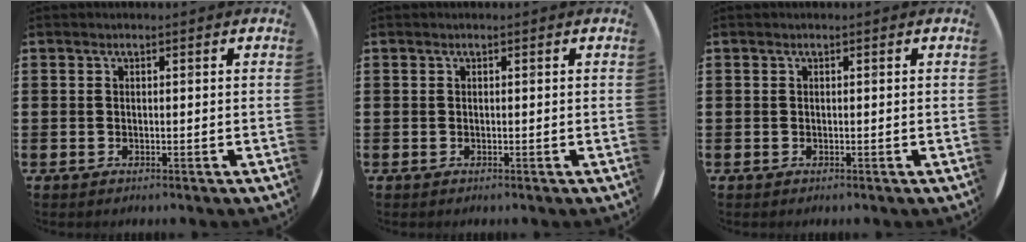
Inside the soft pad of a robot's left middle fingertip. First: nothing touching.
{"total": 0.0}
{"total": 0.0}